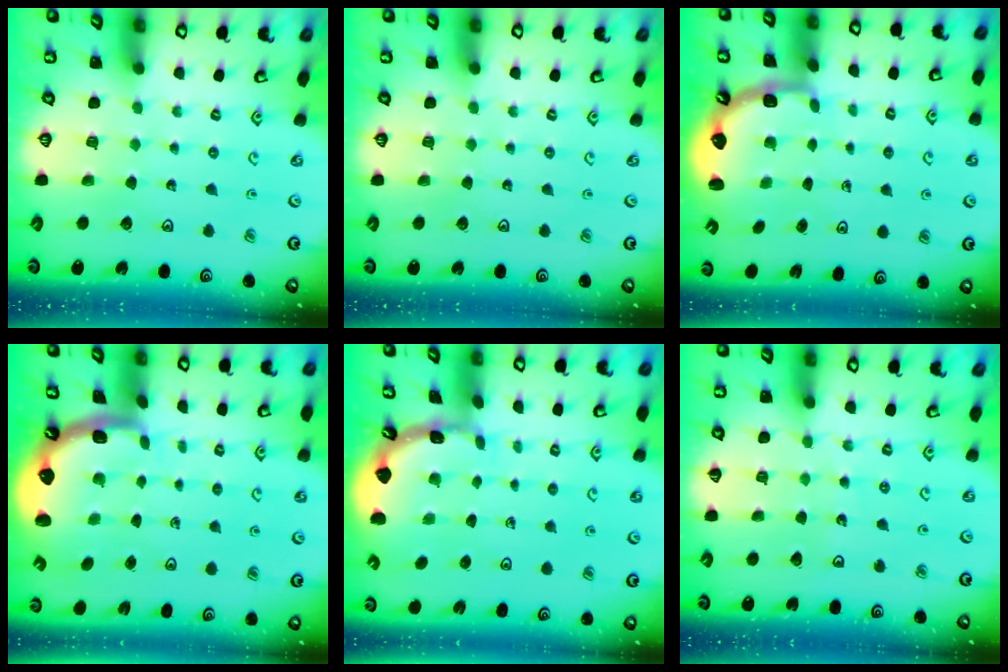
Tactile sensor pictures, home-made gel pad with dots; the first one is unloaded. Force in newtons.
{"total": 0.0}
{"total": 2.5, "press": 2.1, "slide": 1.3}
{"total": 3.2, "press": 2.2, "slide": 2.3}
{"total": 1.7, "press": 1.6, "slide": 0.1}
{"total": 3.6, "press": 3.5, "slide": 0.4}